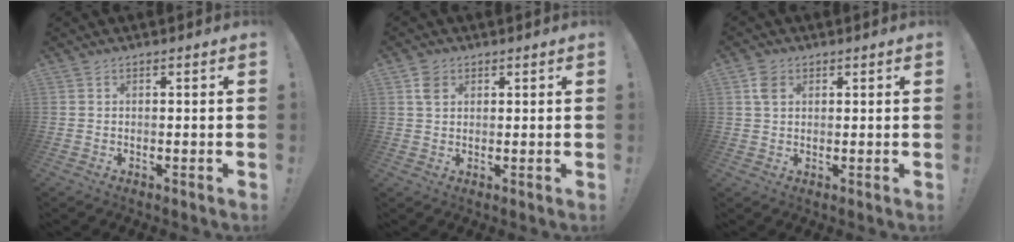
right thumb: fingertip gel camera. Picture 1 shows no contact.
{"total": 3.9, "force": [1.8, 2.9, 1.9], "torque": [-0.029, 0.001, 0.034]}
{"total": 4.5, "force": [1.9, 3.2, 2.6], "torque": [-0.043, 0.002, 0.037]}